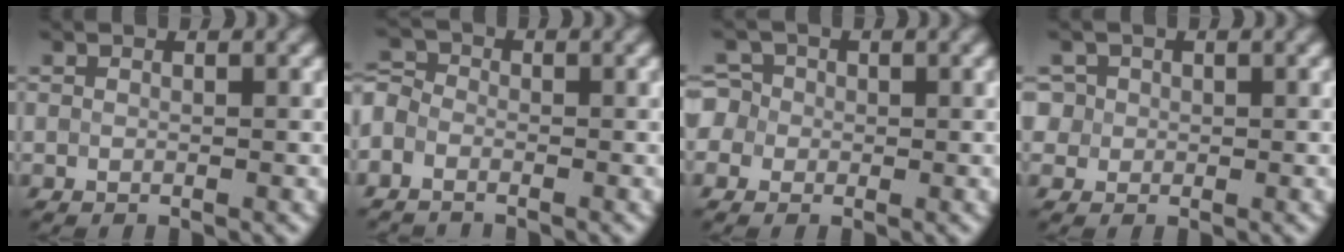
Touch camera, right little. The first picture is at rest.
{"total": 3.5, "force": [-2.5, 2.2, 0.9], "torque": [-0.005, 0.008, -0.052]}
{"total": 3.3, "force": [-0.3, 3.2, 1.0], "torque": [-0.011, 0.025, -0.033]}
{"total": 3.0, "force": [1.0, 2.7, 0.9], "torque": [-0.014, 0.009, 0.015]}